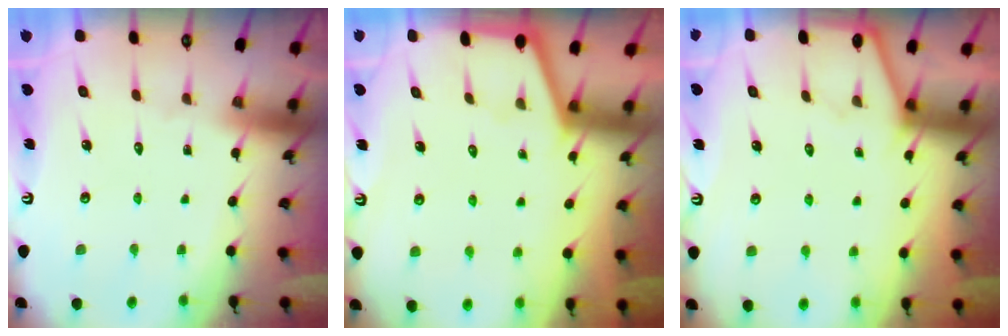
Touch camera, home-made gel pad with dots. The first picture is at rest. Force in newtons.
{"total": 1.1, "press": 1.1, "slide": 0.1}
{"total": 3.2, "press": 3.1, "slide": 0.5}